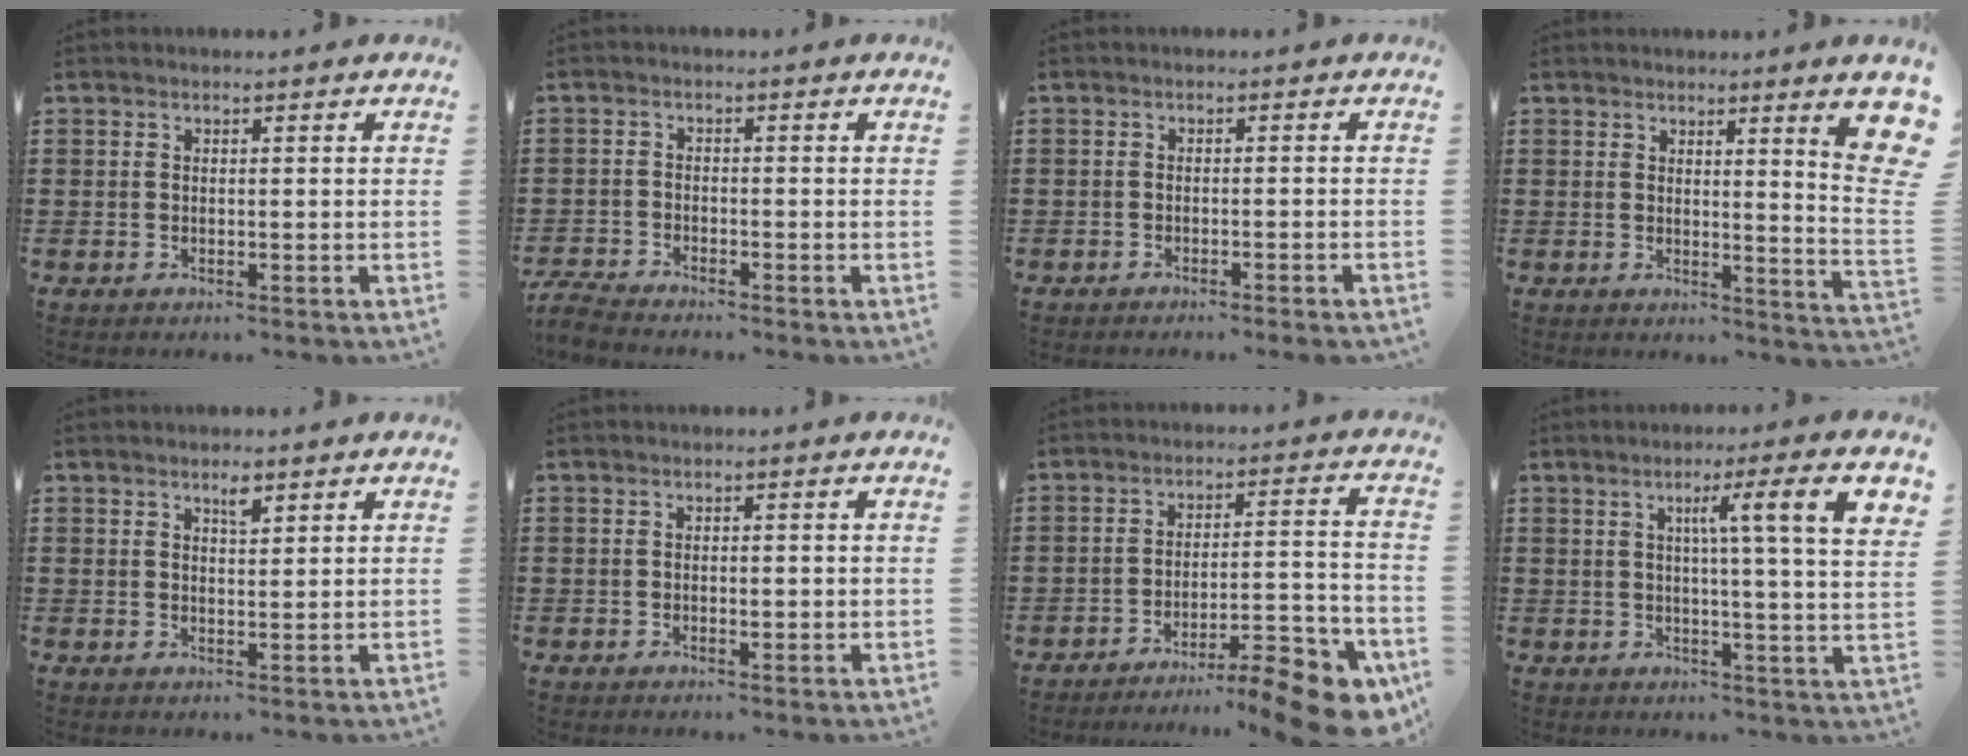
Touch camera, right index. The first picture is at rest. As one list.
[{"total": 2.9, "force": [-2.8, 0.1, 0.4], "torque": [-0.016, 0.001, -0.062]}, {"total": 1.3, "force": [-1.2, -0.2, 0.5], "torque": [-0.008, 0.000, -0.023]}, {"total": 6.1, "force": [3.2, 0.2, 5.1], "torque": [-0.075, -0.023, 0.049]}, {"total": 2.3, "force": [1.5, 0.8, 1.5], "torque": [-0.018, -0.002, 0.023]}, {"total": 1.0, "force": [-0.2, 0.5, 0.9], "torque": [-0.015, 0.001, -0.005]}, {"total": 10.0, "force": [-8.1, 1.5, 5.7], "torque": [-0.067, 0.016, -0.151]}, {"total": 8.8, "force": [3.3, 0.0, 8.1], "torque": [-0.137, -0.006, 0.045]}]